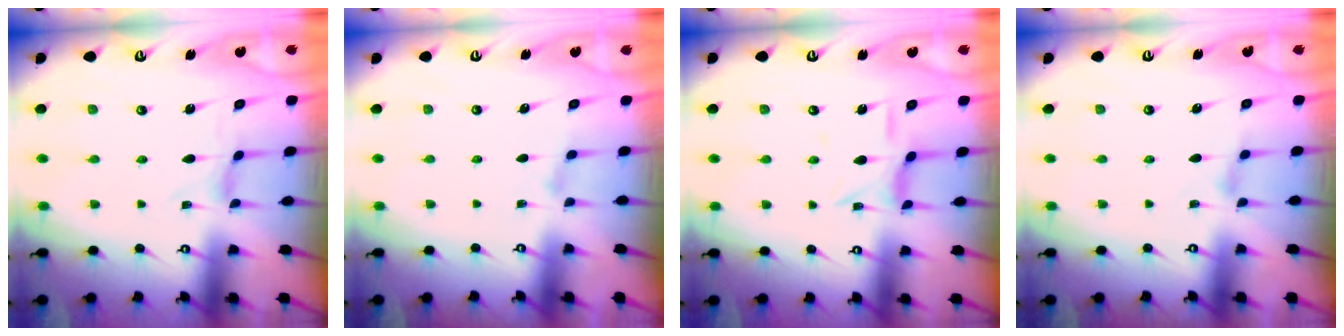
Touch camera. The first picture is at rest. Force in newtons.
{"total": 1.2, "press": 1.1, "slide": 0.3}
{"total": 6.0, "press": 6.0, "slide": 0.4}
{"total": 1.8, "press": 1.7, "slide": 0.4}